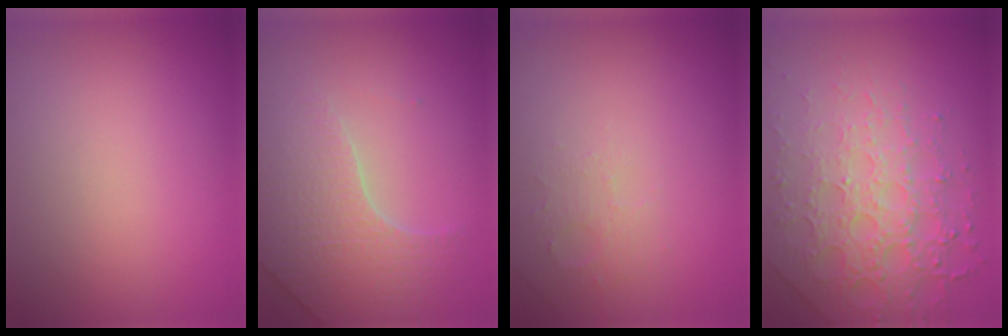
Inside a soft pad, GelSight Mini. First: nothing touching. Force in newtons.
{"total": 4.1, "press": 4.0, "slide": 0.8}
{"total": 1.8, "press": 1.7, "slide": 0.4}
{"total": 7.7, "press": 5.3, "slide": 5.5}